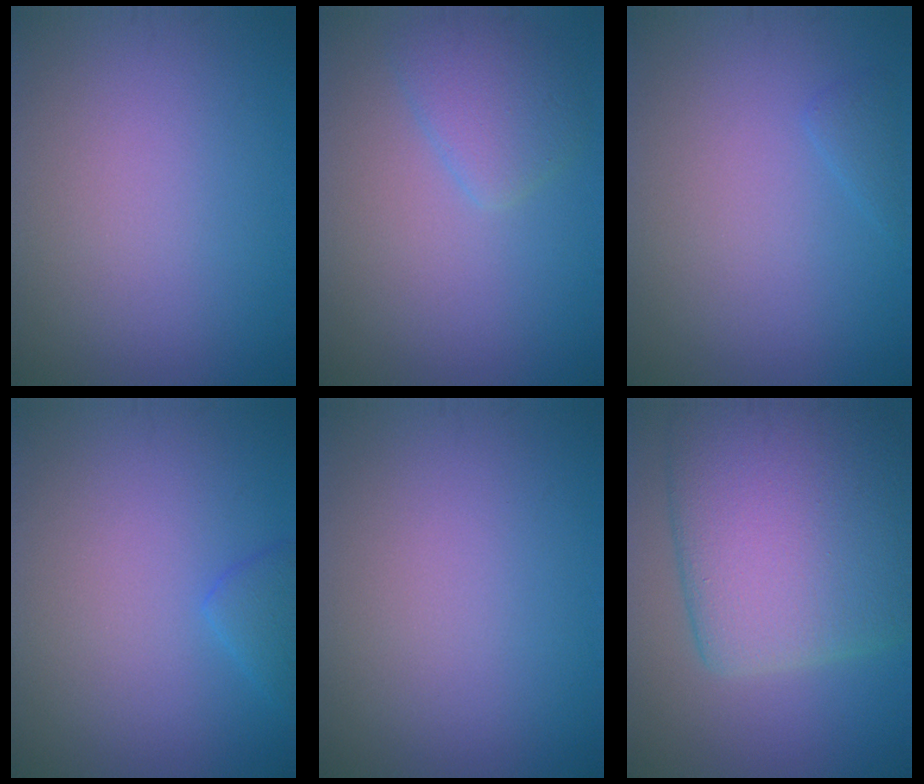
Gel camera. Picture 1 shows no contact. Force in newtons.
{"total": 2.6, "press": 2.6, "slide": 0.2}
{"total": 0.9, "press": 0.9, "slide": 0.1}
{"total": 1.7, "press": 1.7, "slide": 0.1}
{"total": 0.0}
{"total": 12.2, "press": 12.2, "slide": 0.7}